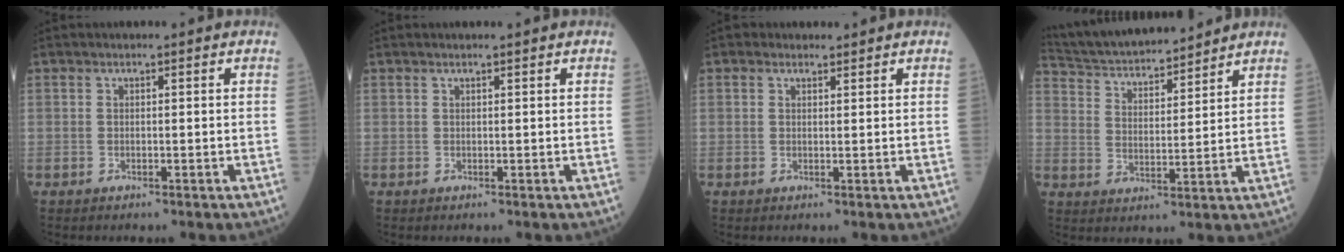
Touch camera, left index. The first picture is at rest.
{"total": 0.5, "force": [0.4, -0.1, 0.3], "torque": [-0.007, 0.001, 0.008]}
{"total": 0.7, "force": [0.5, 0.6, 0.0], "torque": [-0.002, -0.002, 0.004]}
{"total": 15.1, "force": [14.0, 2.1, 5.2], "torque": [-0.096, 0.018, 0.237]}